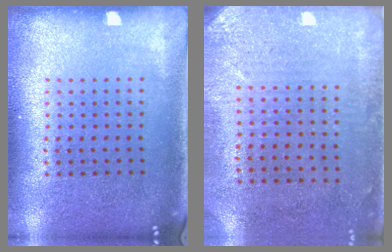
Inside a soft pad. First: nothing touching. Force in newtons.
{"total": 3.0, "press": 2.4, "slide": 1.8}